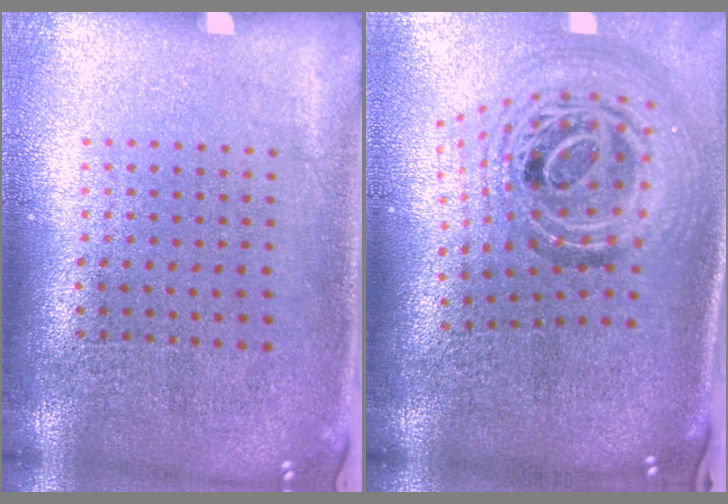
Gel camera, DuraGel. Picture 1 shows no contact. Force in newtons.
{"total": 2.1, "press": 1.7, "slide": 1.3}